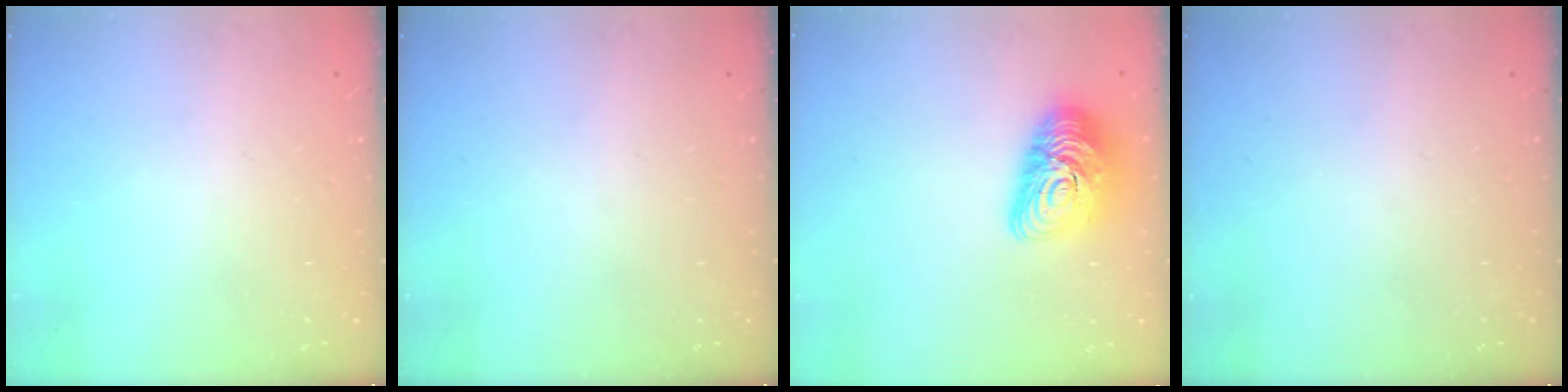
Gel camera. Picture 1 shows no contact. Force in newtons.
{"total": 0.0}
{"total": 14.7, "press": 14.7, "slide": 1.2}
{"total": 0.0}